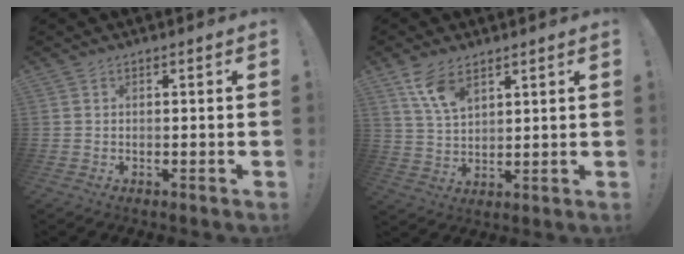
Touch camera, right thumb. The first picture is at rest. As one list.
[{"total": 8.6, "force": [5.6, 4.1, 5.0], "torque": [-0.087, -0.025, 0.104]}]